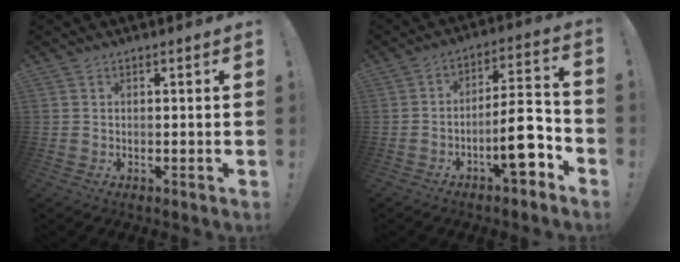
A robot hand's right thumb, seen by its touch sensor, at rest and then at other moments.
{"total": 13.3, "force": [-5.9, 3.9, 11.2], "torque": [-0.161, 0.033, -0.097]}